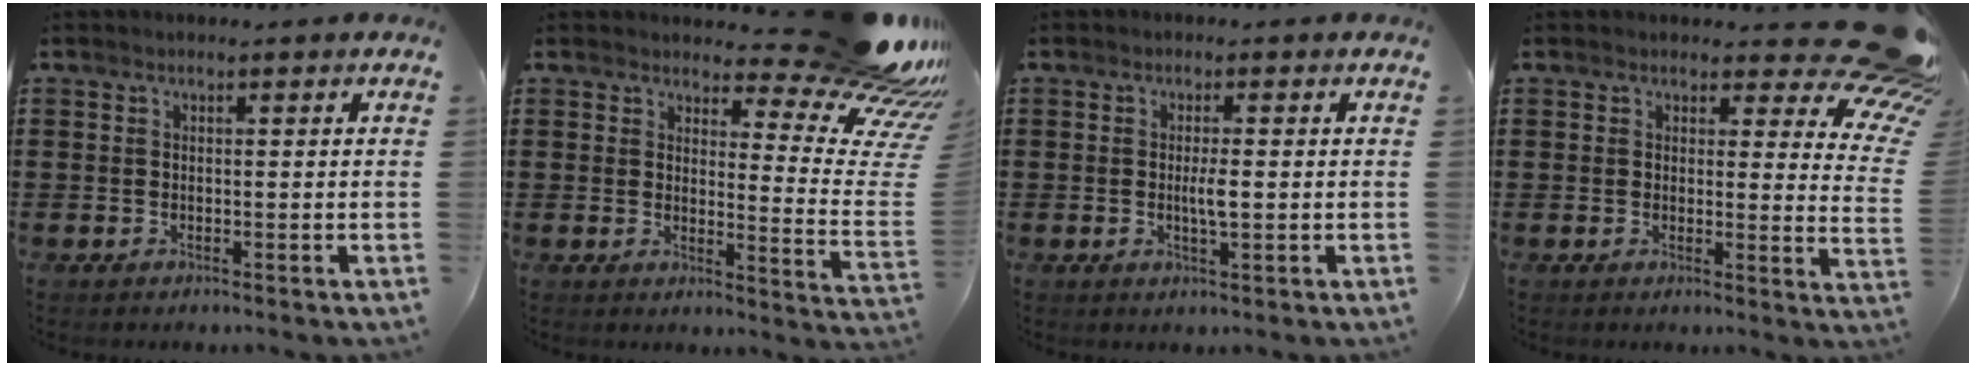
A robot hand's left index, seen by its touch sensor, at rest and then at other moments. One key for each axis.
{"total": 12.4, "fx": 9.5, "fy": 2.4, "fz": 7.6, "tx": -0.110, "ty": -0.076, "tz": 0.163}
{"total": 2.9, "fx": -0.1, "fy": 0.5, "fz": 2.8, "tx": -0.051, "ty": -0.002, "tz": -0.002}
{"total": 8.1, "fx": 6.3, "fy": 2.2, "fz": 4.6, "tx": -0.065, "ty": -0.041, "tz": 0.112}